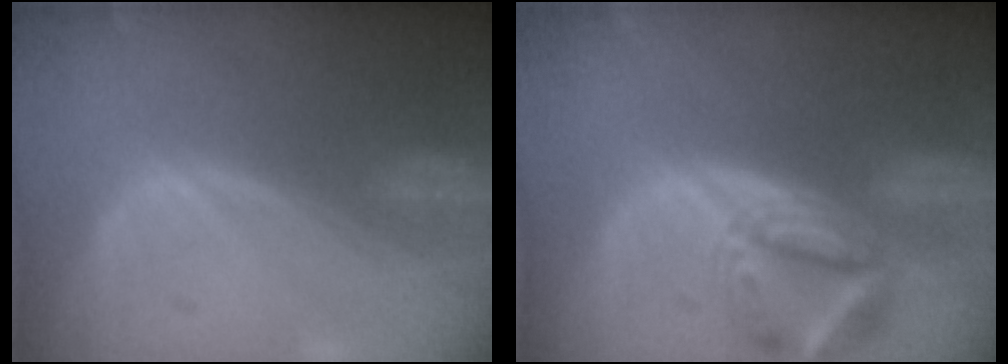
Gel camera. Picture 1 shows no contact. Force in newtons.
{"total": 6.9, "press": 6.4, "slide": 2.7}